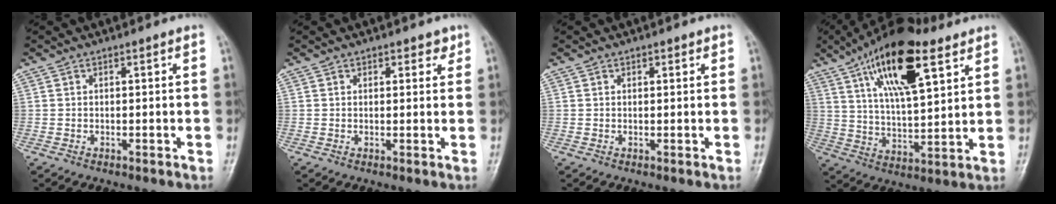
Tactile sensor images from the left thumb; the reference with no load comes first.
{"total": 2.0, "force": [1.3, 1.3, 0.8], "torque": [0.010, -0.006, 0.013]}
{"total": 0.8, "force": [0.5, 0.5, 0.3], "torque": [0.002, -0.003, 0.004]}
{"total": 19.5, "force": [10.1, 7.2, 15.0], "torque": [-0.232, -0.025, 0.174]}